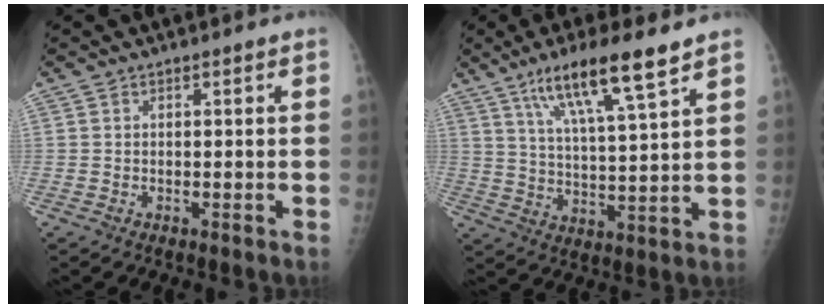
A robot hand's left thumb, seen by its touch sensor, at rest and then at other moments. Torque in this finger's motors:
{"motor_torque": [0.33, -0.14, 1.13, -0.75, 0.18]}